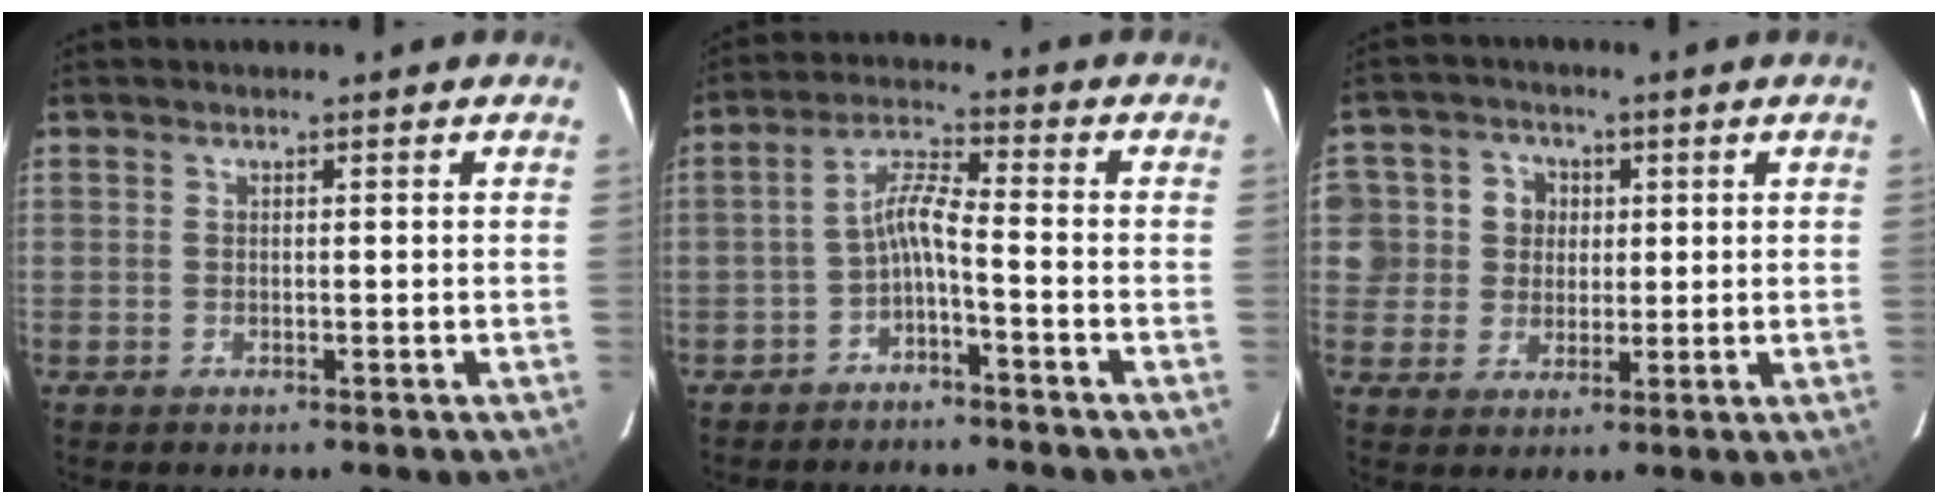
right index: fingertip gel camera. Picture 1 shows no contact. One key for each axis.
{"total": 4.8, "fx": -2.7, "fy": 0.3, "fz": 3.9, "tx": -0.097, "ty": 0.015, "tz": -0.051}
{"total": 8.0, "fx": 1.1, "fy": 7.8, "fz": 1.4, "tx": -0.031, "ty": 0.026, "tz": 0.019}